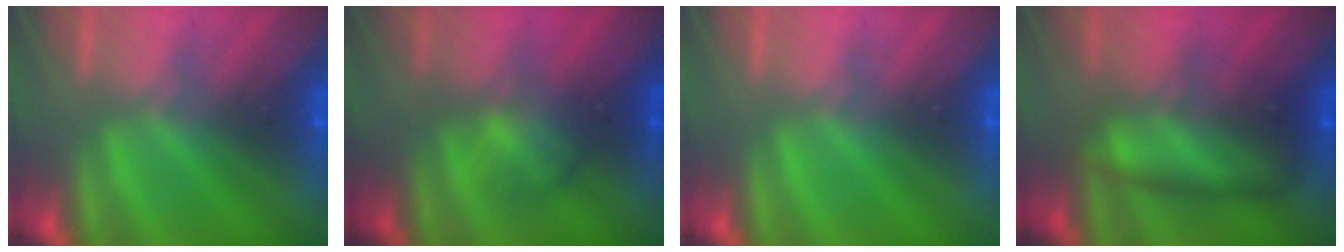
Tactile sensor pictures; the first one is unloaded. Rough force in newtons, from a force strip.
{"total": 2.0}
{"total": 0.0}
{"total": 6.1}